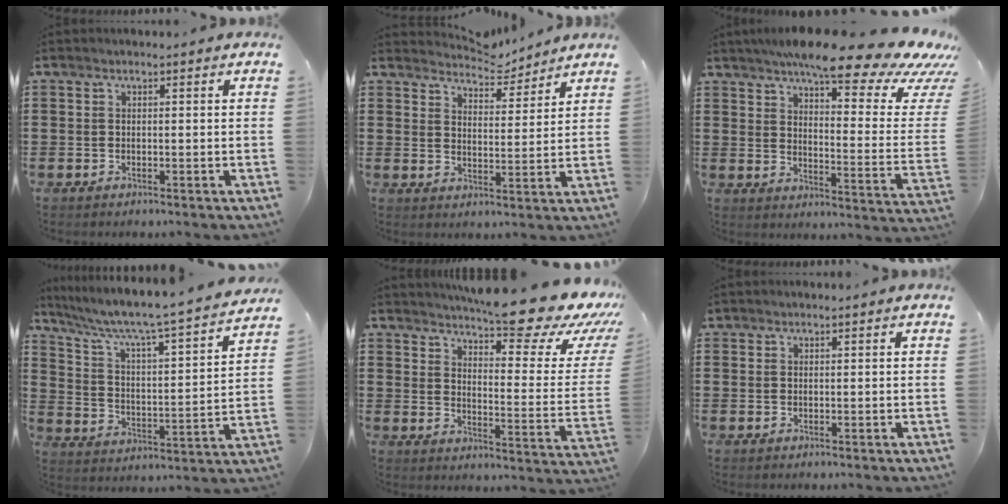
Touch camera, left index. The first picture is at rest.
{"total": 4.8, "force": [4.7, 0.8, 0.3], "torque": [-0.019, -0.025, 0.082]}
{"total": 12.5, "force": [9.7, 1.3, 7.8], "torque": [-0.137, -0.067, 0.157]}
{"total": 5.4, "force": [4.6, -0.1, 2.8], "torque": [-0.078, -0.049, 0.067]}
{"total": 13.2, "force": [11.2, 1.5, 6.8], "torque": [-0.109, -0.085, 0.182]}
{"total": 0.6, "force": [0.4, 0.4, 0.0], "torque": [-0.003, 0.002, 0.009]}